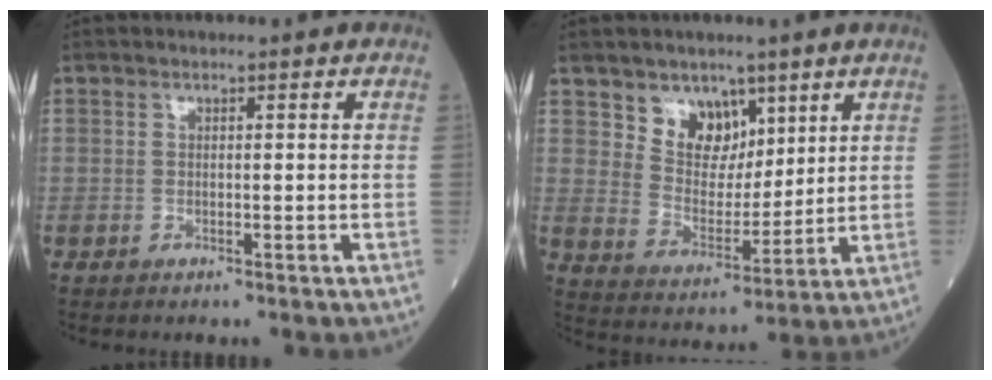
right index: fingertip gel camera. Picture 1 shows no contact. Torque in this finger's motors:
{"motor_torque": [0.15, 0.14, 0.09, 0.04]}